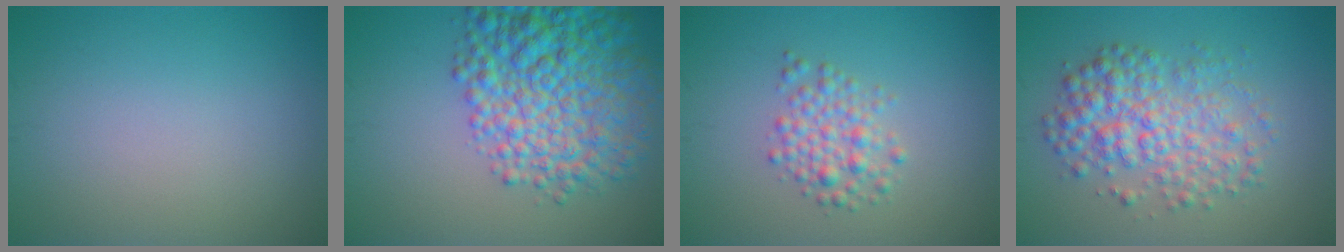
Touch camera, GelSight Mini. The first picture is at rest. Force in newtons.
{"total": 9.7, "press": 9.7, "slide": 0.3}
{"total": 2.8, "press": 2.8, "slide": 0.1}
{"total": 5.4, "press": 5.4, "slide": 0.0}